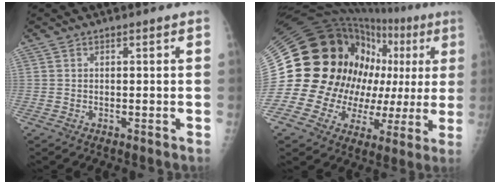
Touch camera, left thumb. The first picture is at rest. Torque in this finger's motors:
{"motor_torque": [1.12, 3.80, 0.38, 0.03, 0.26]}